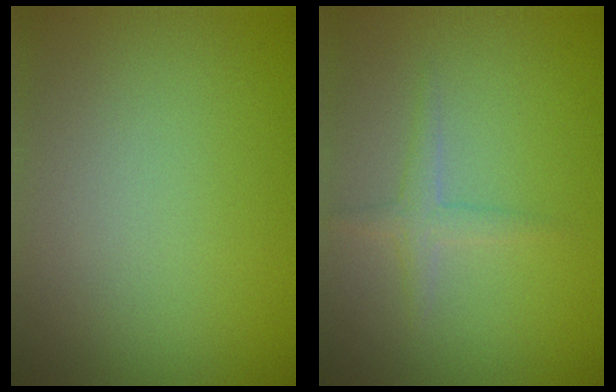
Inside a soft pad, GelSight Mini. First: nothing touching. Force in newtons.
{"total": 1.5, "press": 1.5, "slide": 0.1}